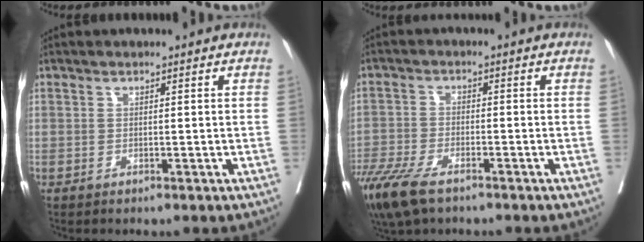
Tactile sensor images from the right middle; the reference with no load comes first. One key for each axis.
{"total": 9.5, "fx": -6.8, "fy": 3.0, "fz": 5.9, "tx": -0.117, "ty": -0.021, "tz": -0.120}